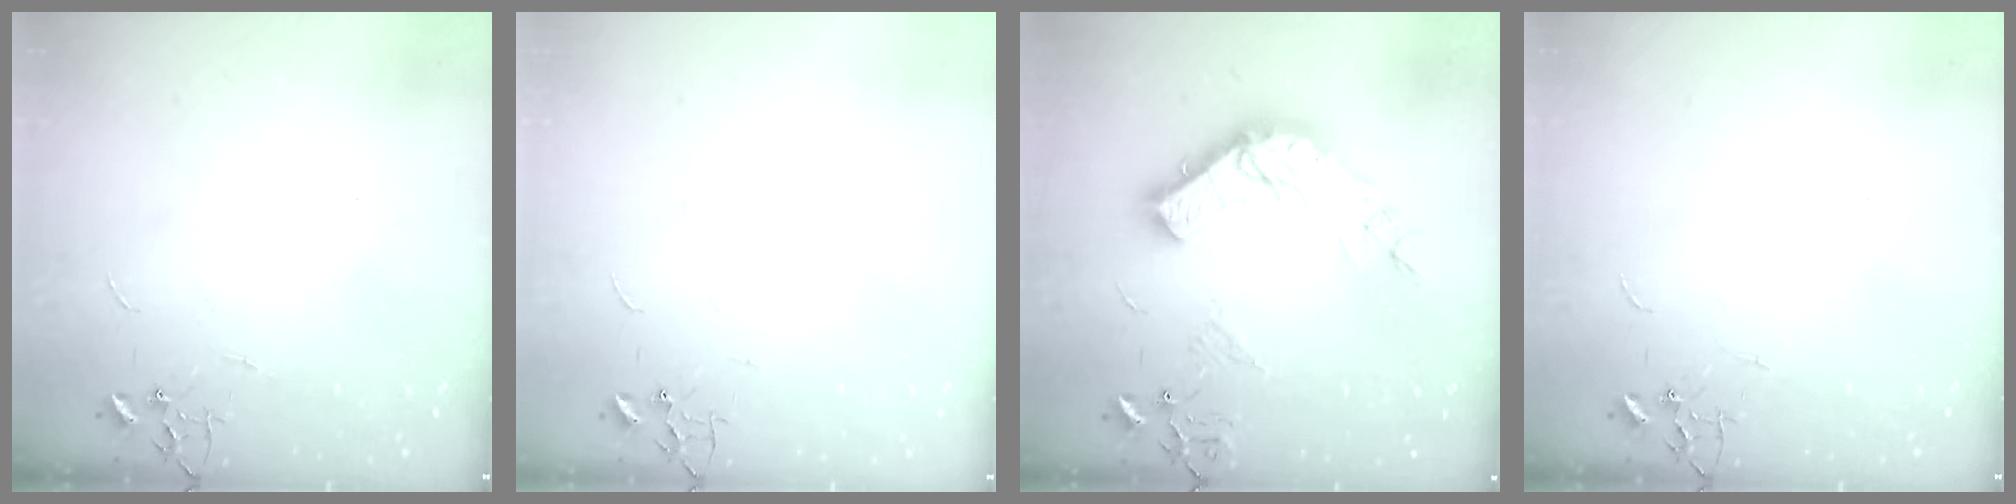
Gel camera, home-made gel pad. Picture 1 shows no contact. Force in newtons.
{"total": 2.6, "press": 2.5, "slide": 0.4}
{"total": 19.1, "press": 19.0, "slide": 2.2}
{"total": 0.0}